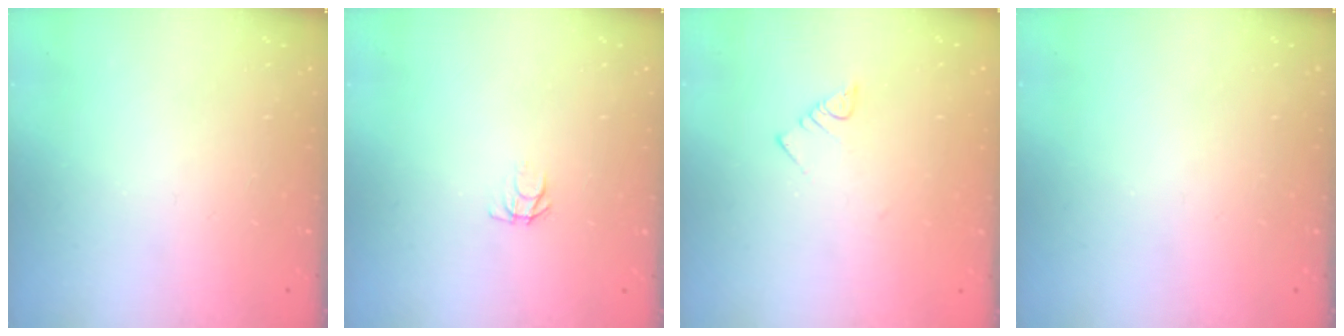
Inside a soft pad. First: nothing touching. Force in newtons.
{"total": 2.7, "press": 2.7, "slide": 0.3}
{"total": 2.8, "press": 2.7, "slide": 0.4}
{"total": 0.0}